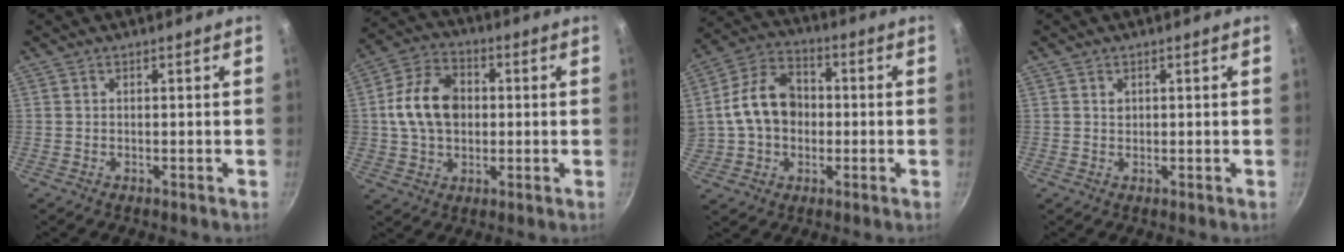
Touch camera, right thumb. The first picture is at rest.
{"total": 12.8, "force": [1.0, 9.5, 8.5], "torque": [-0.134, 0.016, 0.008]}
{"total": 12.7, "force": [0.2, 9.8, 8.1], "torque": [-0.122, 0.025, -0.004]}
{"total": 1.0, "force": [0.4, 0.8, 0.4], "torque": [-0.004, 0.000, 0.008]}